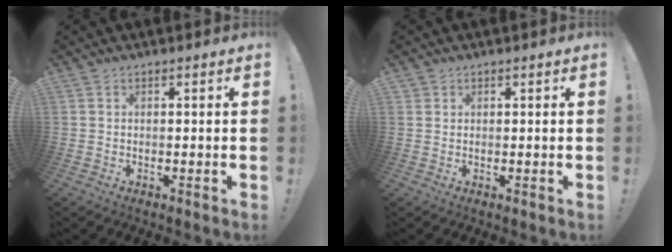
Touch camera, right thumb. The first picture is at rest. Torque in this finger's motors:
{"motor_torque": [-0.21, -0.02, -0.08, 0.10, 0.00]}